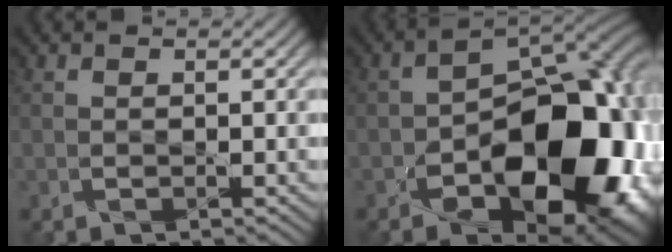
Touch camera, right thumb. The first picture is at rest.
{"total": 18.9, "force": [-6.0, 11.2, 14.0], "torque": [-0.161, -0.026, -0.085]}